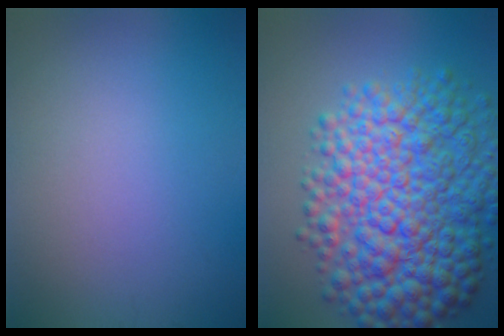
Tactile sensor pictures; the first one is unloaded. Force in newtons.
{"total": 11.8, "press": 11.8, "slide": 0.2}